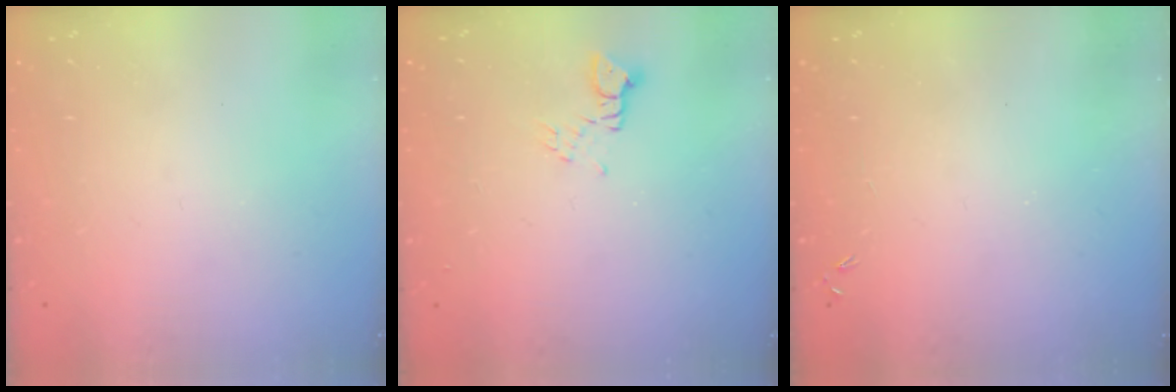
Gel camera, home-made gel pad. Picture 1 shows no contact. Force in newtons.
{"total": 2.2, "press": 2.2, "slide": 0.3}
{"total": 0.0}